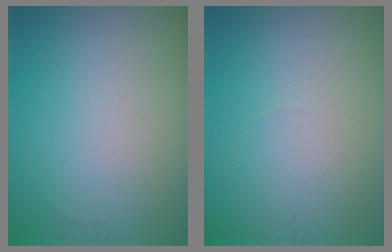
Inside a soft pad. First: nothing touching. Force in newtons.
{"total": 0.0}